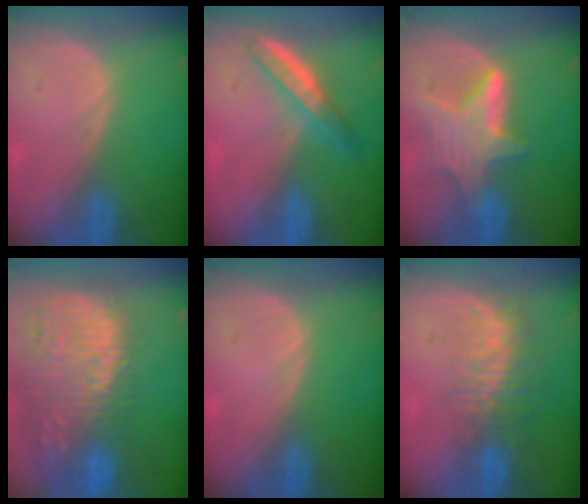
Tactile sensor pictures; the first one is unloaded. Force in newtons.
{"total": 4.9, "press": 4.5, "slide": 2.0}
{"total": 6.9, "press": 6.7, "slide": 1.7}
{"total": 15.8, "press": 13.2, "slide": 8.8}
{"total": 0.0}
{"total": 8.3, "press": 6.9, "slide": 4.6}